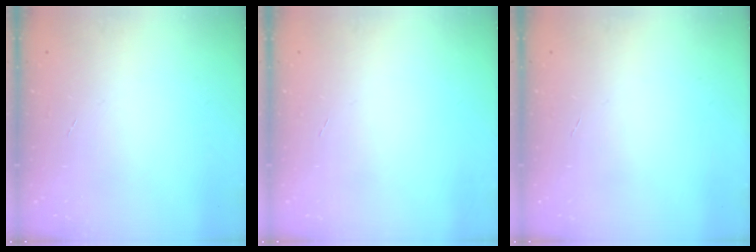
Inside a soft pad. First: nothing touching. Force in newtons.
{"total": 0.0}
{"total": 0.0}